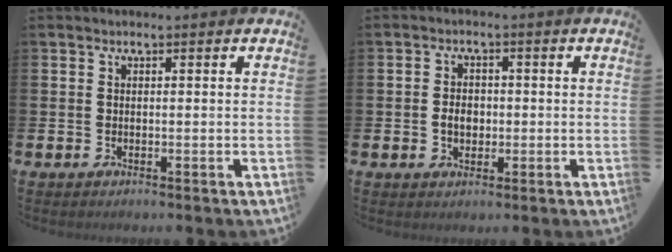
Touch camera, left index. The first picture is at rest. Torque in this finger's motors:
{"motor_torque": [0.47, 0.41, 0.09, 0.06]}